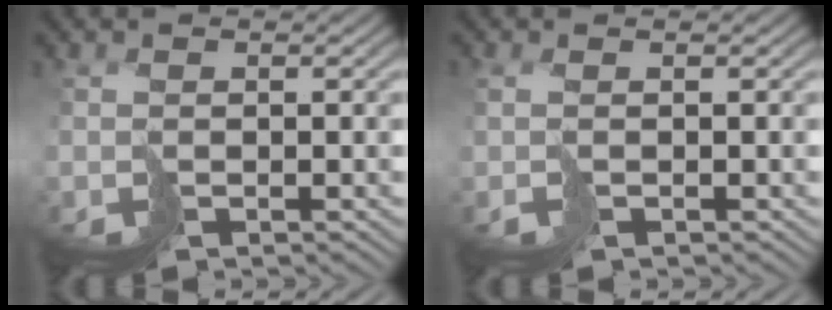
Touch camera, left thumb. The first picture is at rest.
{"total": 1.3, "force": [0.0, 0.3, 1.3], "torque": [-0.023, 0.002, -0.006]}